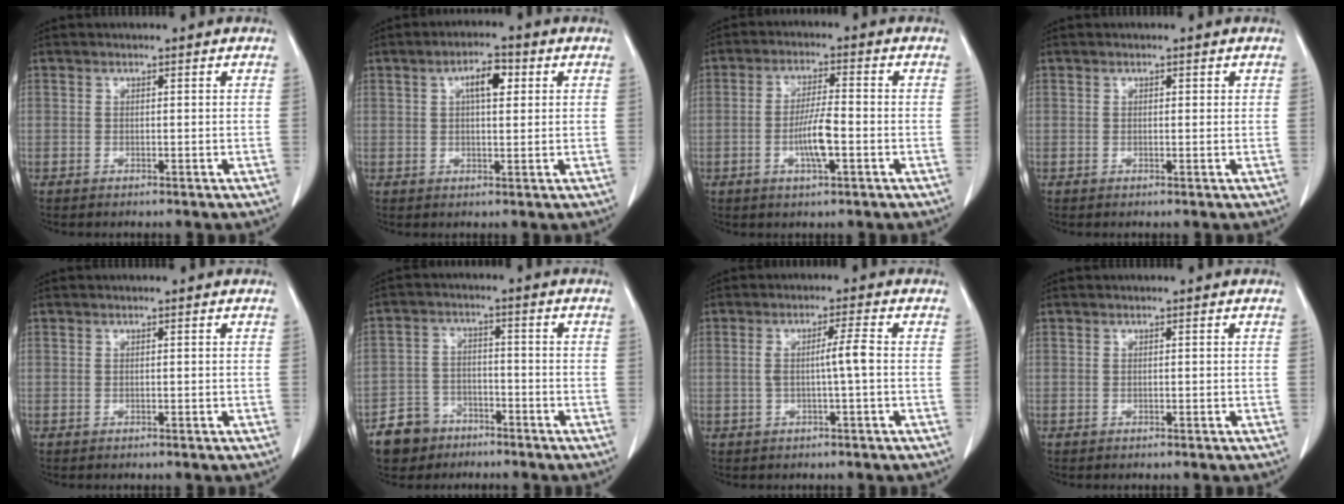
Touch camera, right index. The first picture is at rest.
{"total": 5.3, "force": [1.7, 2.1, 4.6], "torque": [-0.084, 0.012, 0.030]}
{"total": 6.5, "force": [-1.8, 1.3, 6.1], "torque": [-0.120, 0.002, -0.030]}
{"total": 1.1, "force": [0.3, 0.7, 0.8], "torque": [-0.020, 0.002, 0.005]}
{"total": 0.0}
{"total": 7.8, "force": [-5.3, 5.5, 1.6], "torque": [-0.040, 0.008, -0.092]}
{"total": 4.2, "force": [-0.3, 0.0, 4.2], "torque": [-0.079, 0.008, 0.000]}
{"total": 0.0}